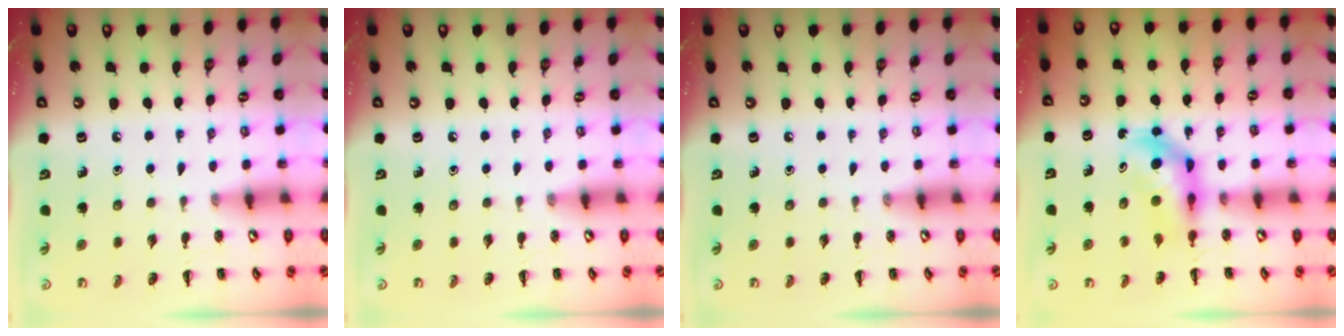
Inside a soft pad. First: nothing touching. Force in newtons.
{"total": 0.0}
{"total": 0.0}
{"total": 5.6, "press": 5.6, "slide": 0.8}